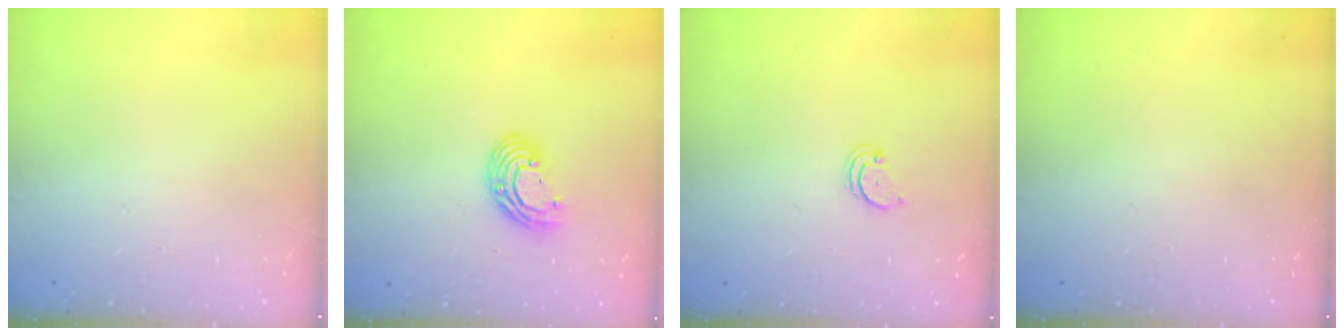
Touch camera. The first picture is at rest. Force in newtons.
{"total": 8.9, "press": 8.7, "slide": 1.8}
{"total": 2.0, "press": 2.0, "slide": 0.2}
{"total": 0.0}